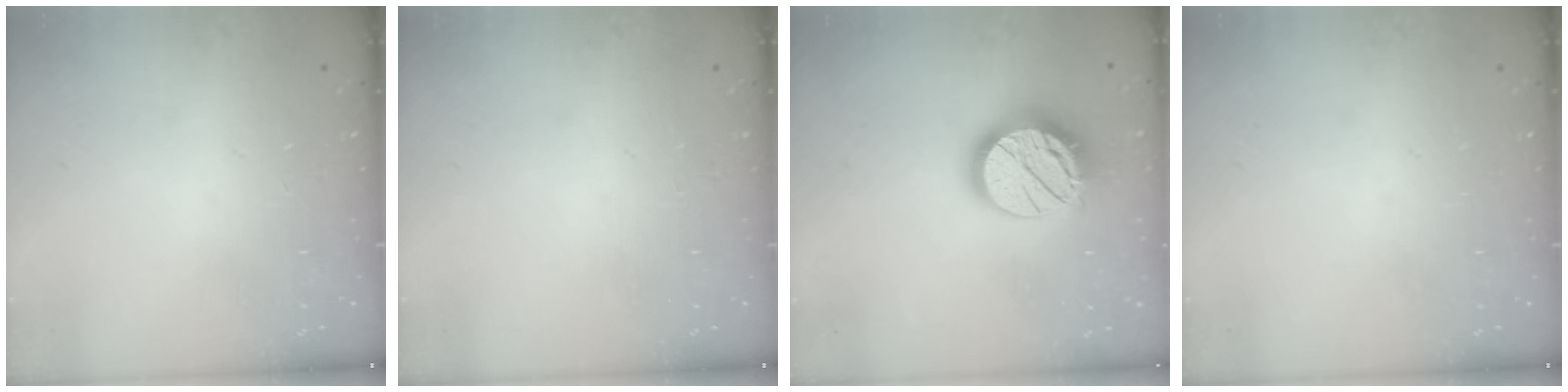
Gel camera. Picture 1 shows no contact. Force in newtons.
{"total": 0.0}
{"total": 17.3, "press": 17.2, "slide": 1.3}
{"total": 0.0}